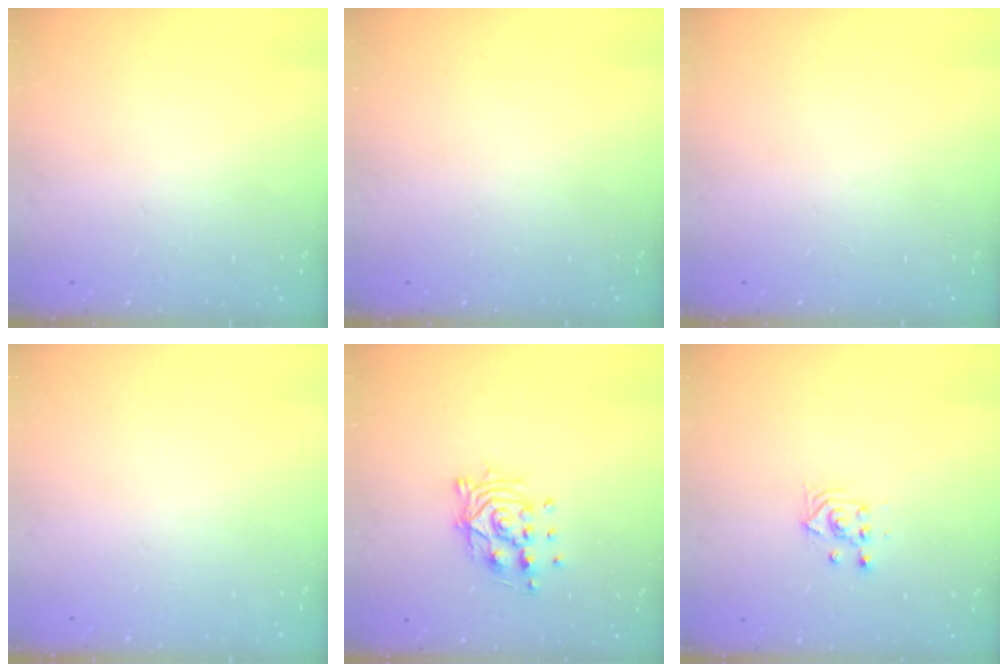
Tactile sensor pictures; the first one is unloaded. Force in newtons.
{"total": 0.0}
{"total": 0.0}
{"total": 0.0}
{"total": 10.6, "press": 10.6, "slide": 0.9}
{"total": 2.3, "press": 2.3, "slide": 0.1}